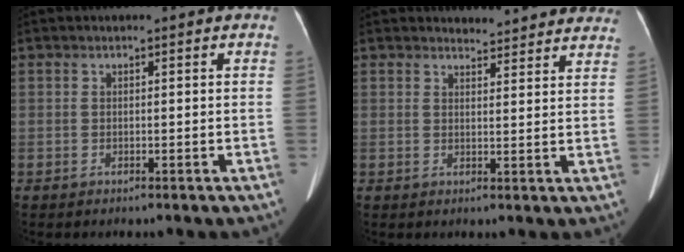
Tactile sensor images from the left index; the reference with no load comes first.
{"total": 9.8, "force": [9.6, 1.9, 1.1], "torque": [0.014, -0.005, 0.087]}